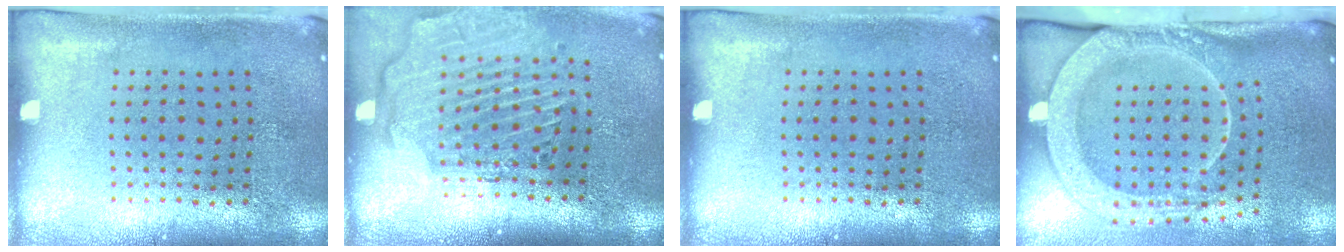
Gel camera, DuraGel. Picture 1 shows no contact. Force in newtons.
{"total": 2.8, "press": 2.3, "slide": 1.6}
{"total": 0.0}
{"total": 2.8, "press": 2.2, "slide": 1.8}